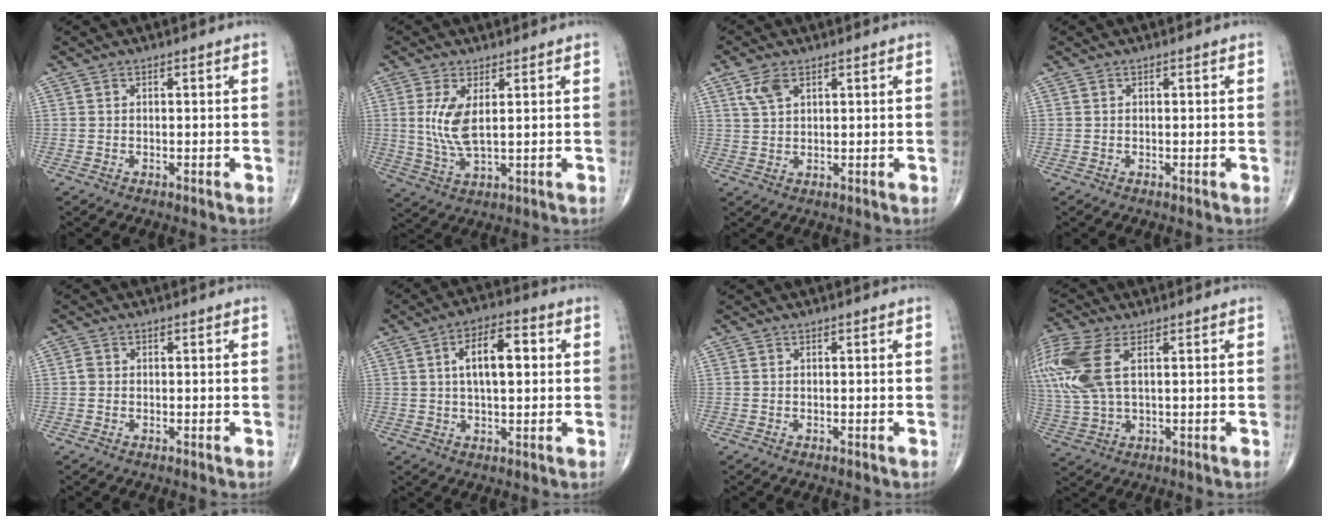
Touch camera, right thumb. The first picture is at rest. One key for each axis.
{"total": 7.2, "fx": 1.5, "fy": 2.7, "fz": 6.5, "tx": -0.144, "ty": -0.015, "tz": 0.037}
{"total": 4.2, "fx": 2.2, "fy": 2.1, "fz": 2.9, "tx": -0.058, "ty": 0.001, "tz": 0.051}
{"total": 0.0}
{"total": 1.1, "fx": -0.1, "fy": 1.0, "fz": 0.5, "tx": -0.006, "ty": 0.002, "tz": -0.003}
{"total": 9.7, "fx": 1.8, "fy": 4.3, "fz": 8.5, "tx": -0.128, "ty": 0.013, "tz": 0.024}
{"total": 0.0}
{"total": 15.4, "fx": 4.6, "fy": 7.8, "fz": 12.5, "tx": -0.326, "ty": 0.003, "tz": 0.092}